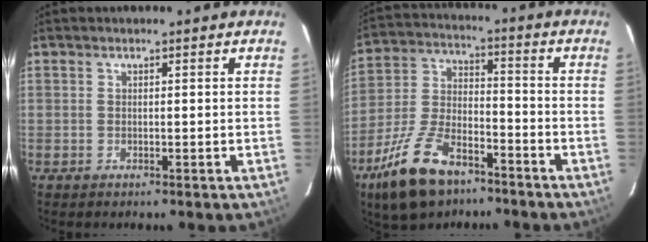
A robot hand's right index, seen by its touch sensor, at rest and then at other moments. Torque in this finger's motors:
{"motor_torque": [1.13, -1.01, 0.62, 0.15]}